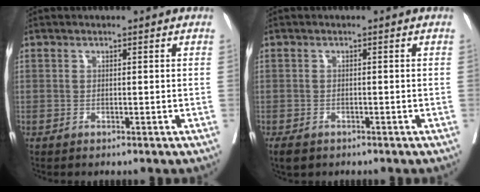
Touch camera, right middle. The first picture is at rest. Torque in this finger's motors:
{"motor_torque": [0.45, -0.29, 0.02, 0.01]}